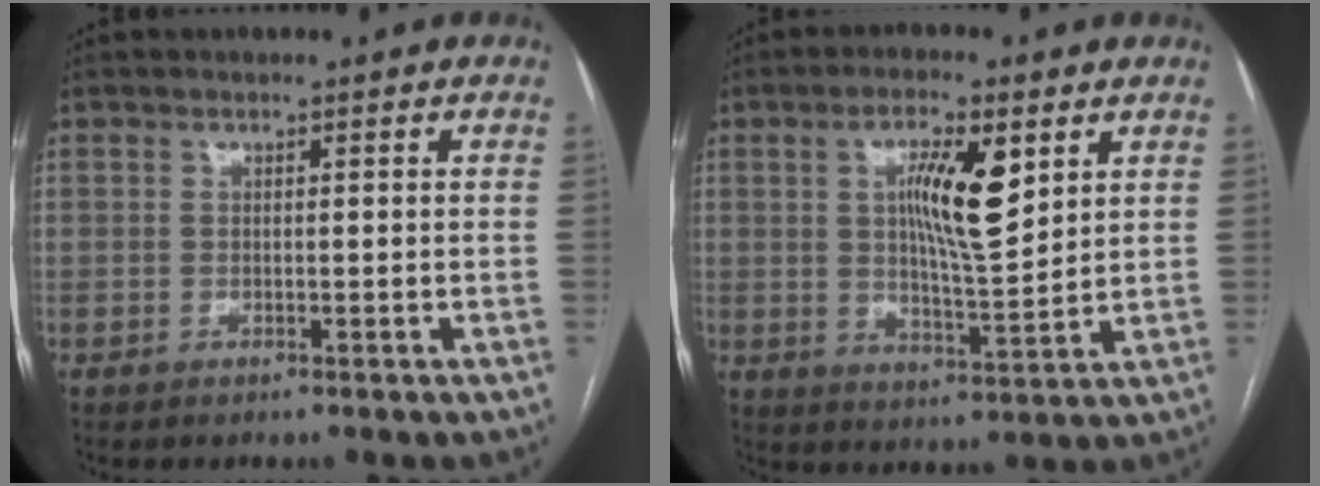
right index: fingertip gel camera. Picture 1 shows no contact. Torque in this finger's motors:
{"motor_torque": [0.36, 0.06, 0.30, 0.14]}